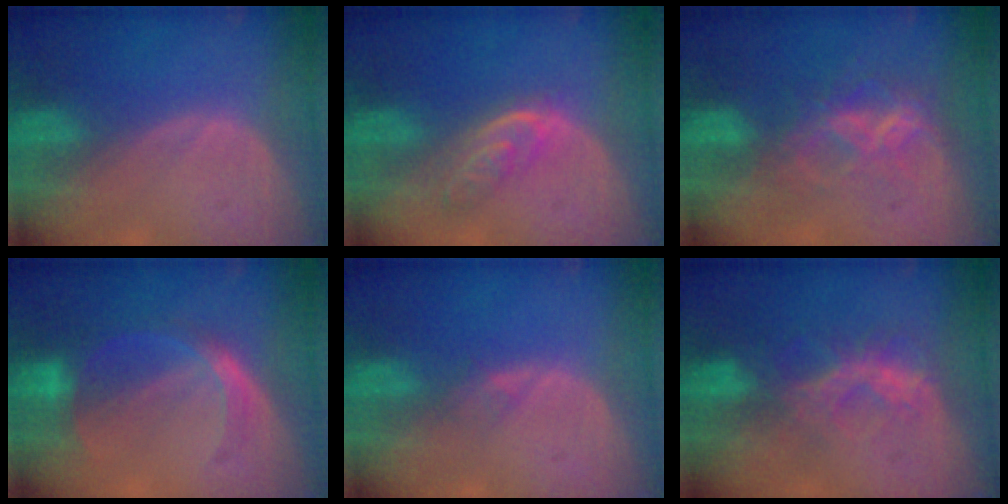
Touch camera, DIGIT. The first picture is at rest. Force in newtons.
{"total": 4.7, "press": 4.4, "slide": 1.9}
{"total": 7.3, "press": 6.1, "slide": 3.9}
{"total": 5.6, "press": 5.3, "slide": 1.9}
{"total": 1.1, "press": 1.0, "slide": 0.1}
{"total": 6.3, "press": 6.2, "slide": 1.2}